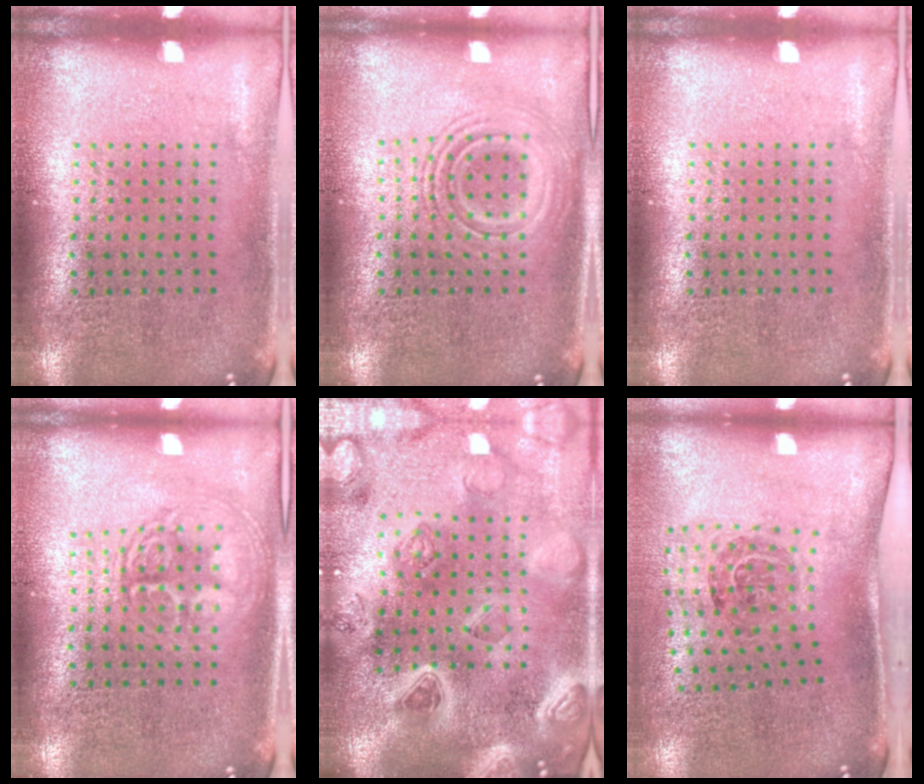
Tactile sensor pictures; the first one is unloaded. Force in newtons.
{"total": 2.6, "press": 2.6, "slide": 0.5}
{"total": 0.0}
{"total": 1.7, "press": 1.7, "slide": 0.3}
{"total": 4.6, "press": 4.0, "slide": 2.2}
{"total": 1.5, "press": 1.2, "slide": 1.0}